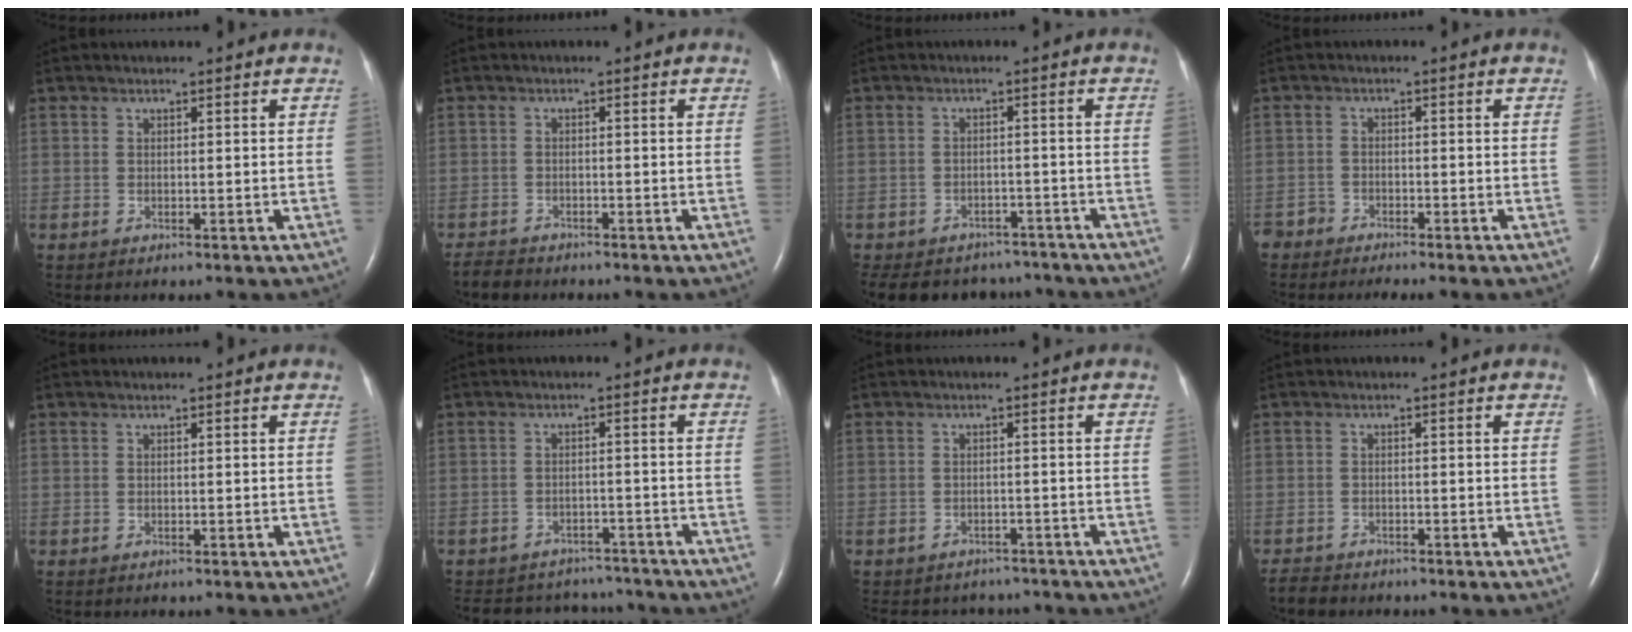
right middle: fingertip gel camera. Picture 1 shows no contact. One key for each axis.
{"total": 2.8, "fx": -2.7, "fy": 0.8, "fz": 0.3, "tx": -0.010, "ty": -0.009, "tz": -0.046}
{"total": 12.5, "fx": -10.8, "fy": 5.6, "fz": 2.8, "tx": -0.059, "ty": 0.010, "tz": -0.130}
{"total": 4.1, "fx": -3.9, "fy": 0.8, "fz": 0.9, "tx": -0.006, "ty": -0.010, "tz": -0.067}
{"total": 0.0}
{"total": 12.3, "fx": -11.3, "fy": 4.4, "fz": 2.1, "tx": -0.047, "ty": 0.018, "tz": -0.140}
{"total": 7.1, "fx": -6.5, "fy": 2.8, "fz": 0.5, "tx": -0.011, "ty": 0.009, "tz": -0.075}
{"total": 2.8, "fx": -2.6, "fy": 0.9, "fz": 0.3, "tx": -0.011, "ty": -0.008, "tz": -0.044}